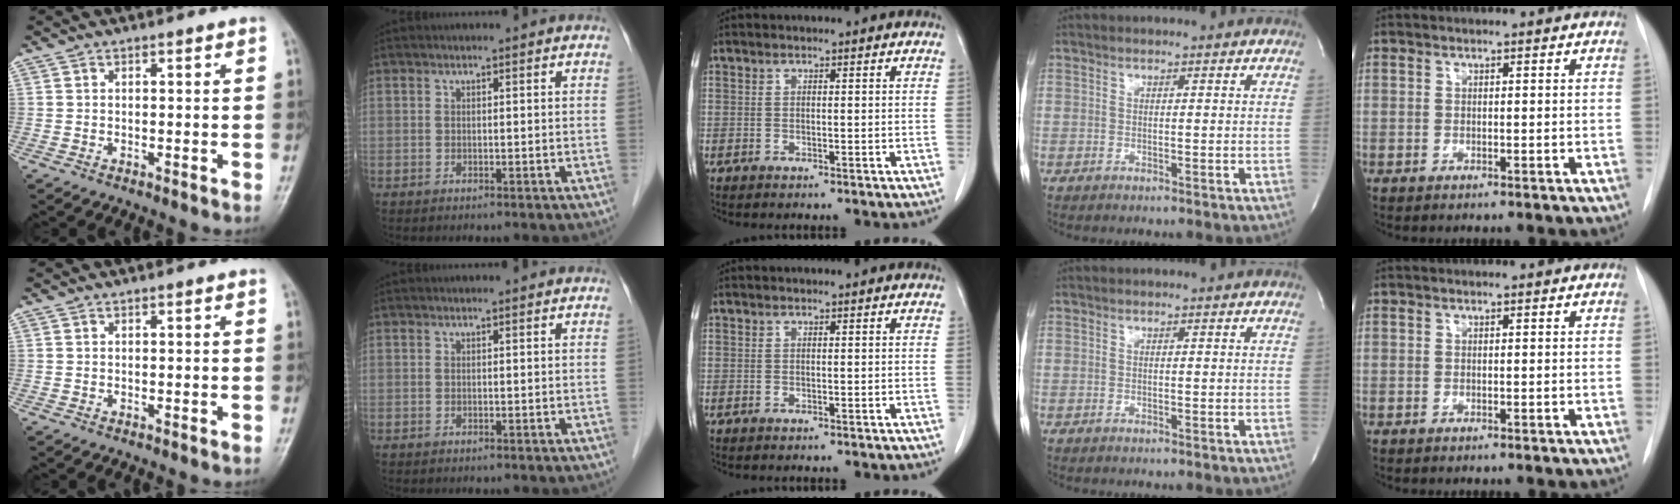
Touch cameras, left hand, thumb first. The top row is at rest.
{}